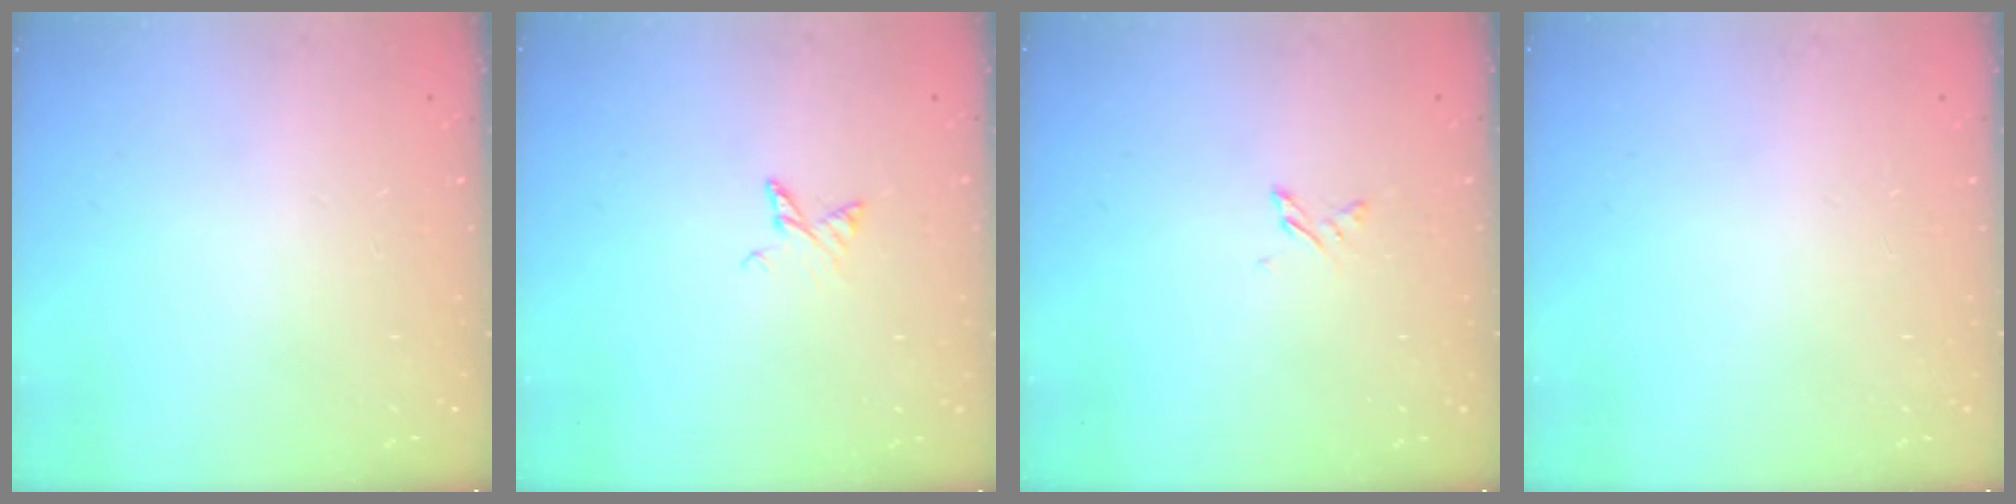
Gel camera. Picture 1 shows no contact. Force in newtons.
{"total": 3.5, "press": 3.5, "slide": 0.3}
{"total": 1.7, "press": 1.7, "slide": 0.3}
{"total": 0.0}